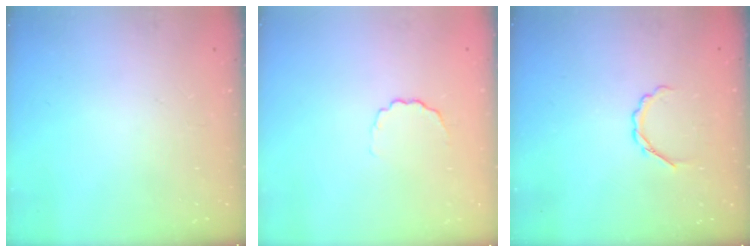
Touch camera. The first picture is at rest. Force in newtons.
{"total": 3.4, "press": 3.2, "slide": 1.1}
{"total": 3.0, "press": 2.8, "slide": 0.9}